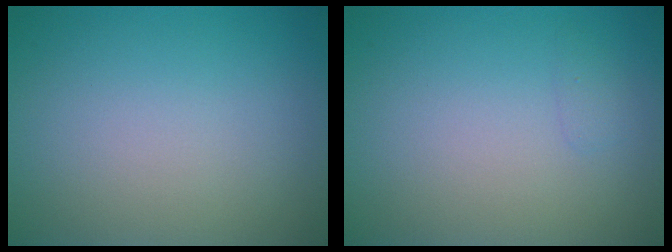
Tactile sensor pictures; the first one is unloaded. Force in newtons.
{"total": 0.6, "press": 0.6, "slide": 0.1}